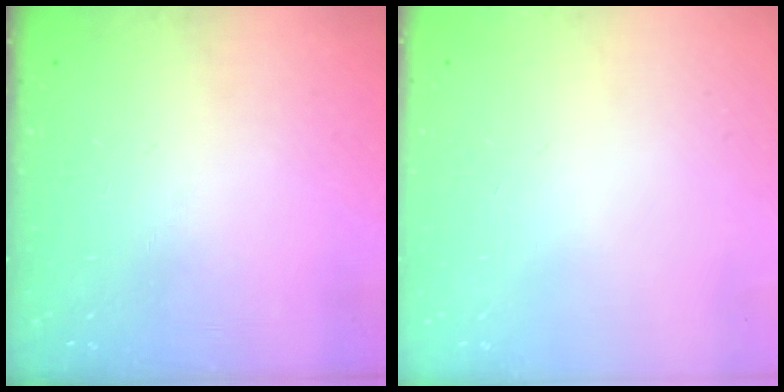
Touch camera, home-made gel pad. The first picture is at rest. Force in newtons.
{"total": 0.0}